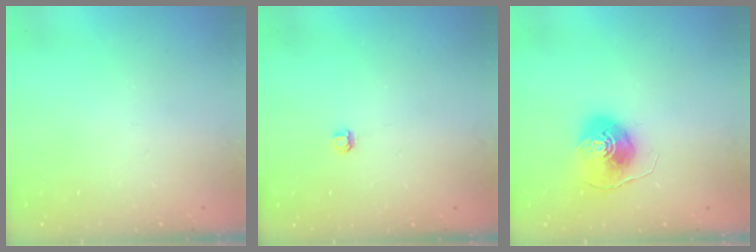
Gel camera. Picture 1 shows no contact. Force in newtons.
{"total": 2.8, "press": 2.8, "slide": 0.3}
{"total": 8.9, "press": 8.9, "slide": 0.8}